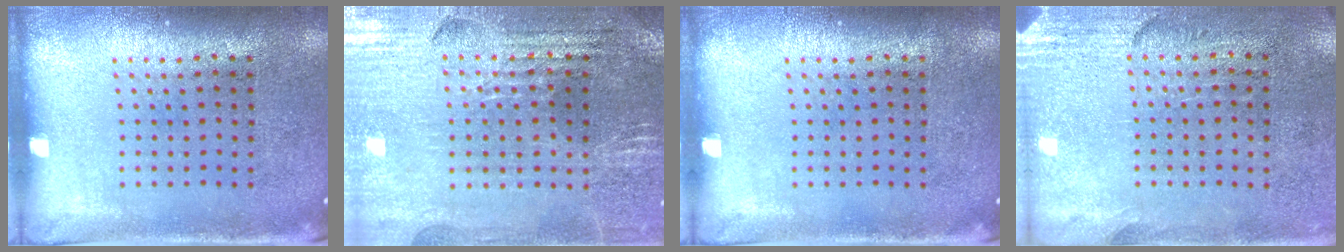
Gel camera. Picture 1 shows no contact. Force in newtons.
{"total": 2.9, "press": 2.8, "slide": 0.4}
{"total": 0.0}
{"total": 2.8, "press": 2.5, "slide": 1.4}